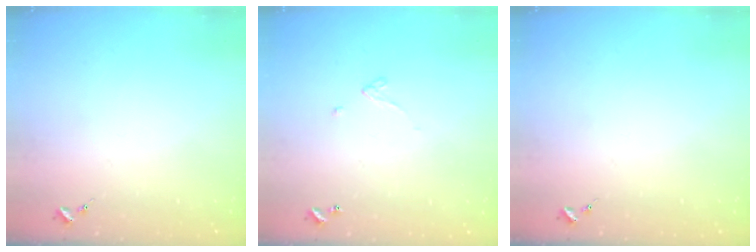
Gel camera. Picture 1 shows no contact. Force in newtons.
{"total": 2.6, "press": 2.6, "slide": 0.2}
{"total": 0.0}